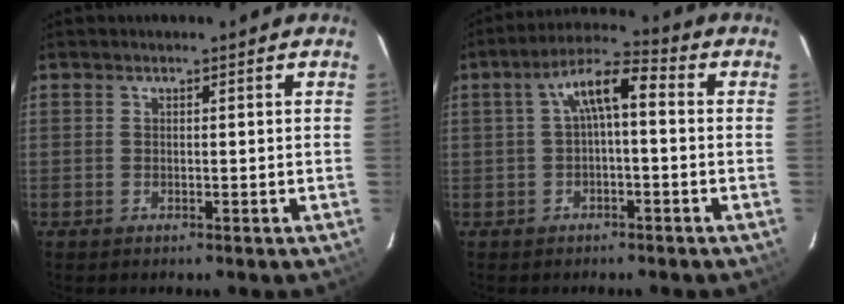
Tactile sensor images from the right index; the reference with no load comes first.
{"total": 6.9, "force": [0.1, 2.3, 6.5], "torque": [-0.128, 0.026, 0.002]}